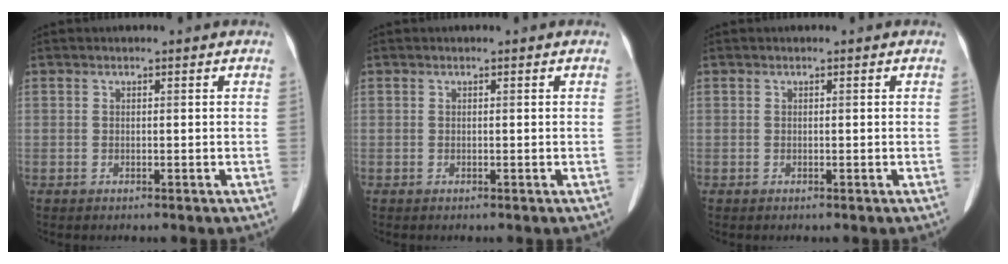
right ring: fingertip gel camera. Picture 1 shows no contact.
{"total": 0.0}
{"total": 0.0}